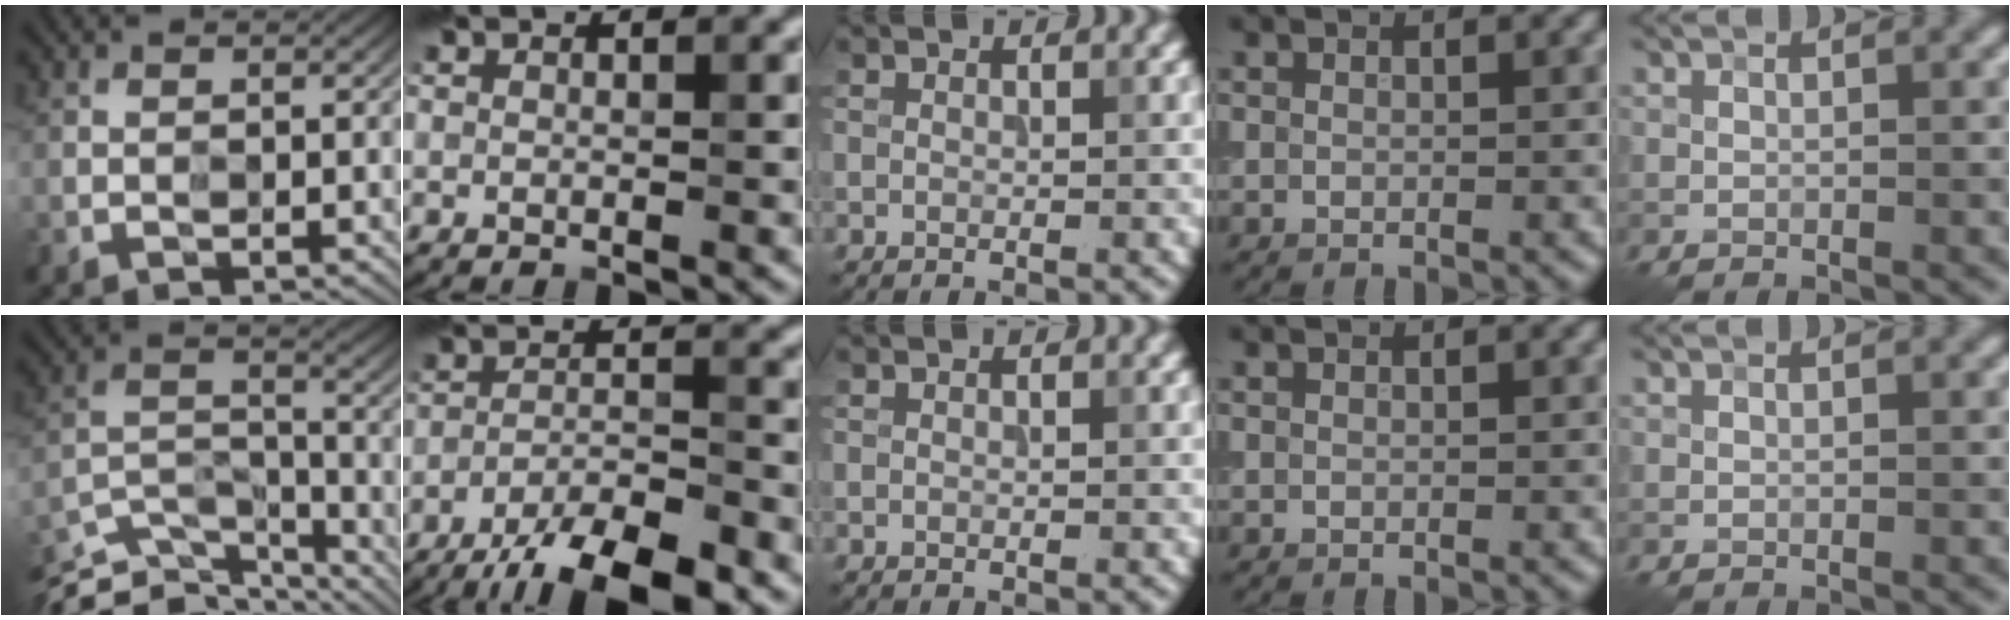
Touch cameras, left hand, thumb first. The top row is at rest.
{"thumb": {"total": 11.3, "force": [-10.9, 1.9, 2.2], "torque": [-0.045, -0.007, -0.188]}, "index": {"total": 9.1, "force": [-7.0, 2.2, 5.5], "torque": [-0.086, -0.005, -0.120]}}